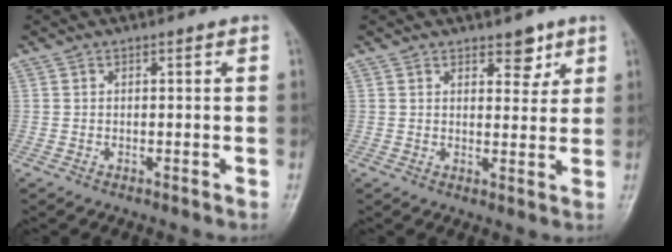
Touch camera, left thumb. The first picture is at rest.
{"total": 4.2, "force": [2.8, 2.2, 2.2], "torque": [-0.005, -0.017, 0.039]}